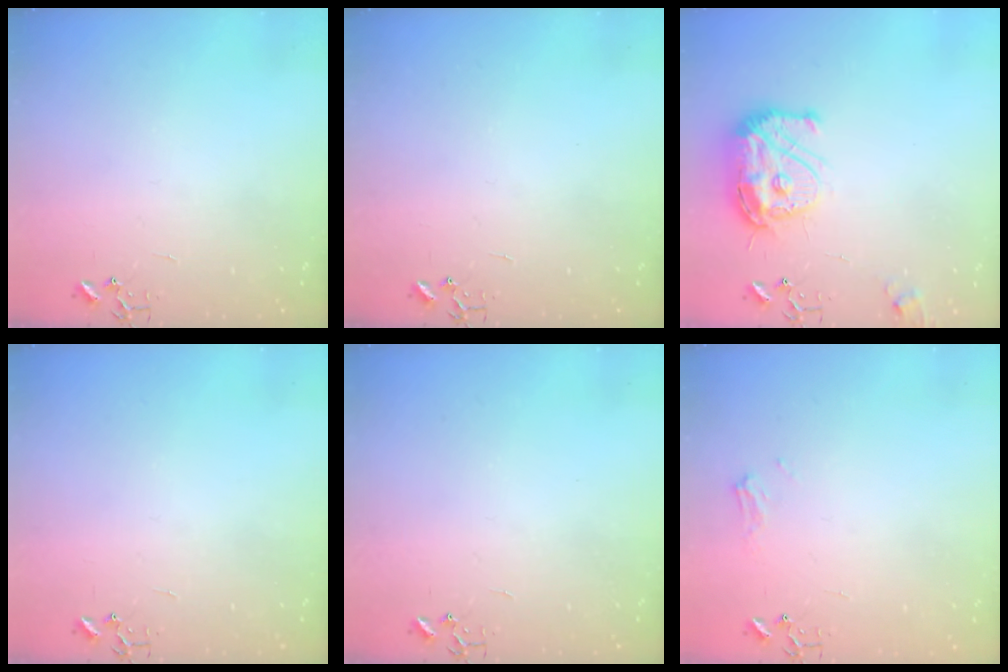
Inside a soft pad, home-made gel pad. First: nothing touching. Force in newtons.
{"total": 0.0}
{"total": 16.6, "press": 16.5, "slide": 1.6}
{"total": 0.0}
{"total": 0.0}
{"total": 6.7, "press": 6.7, "slide": 0.7}